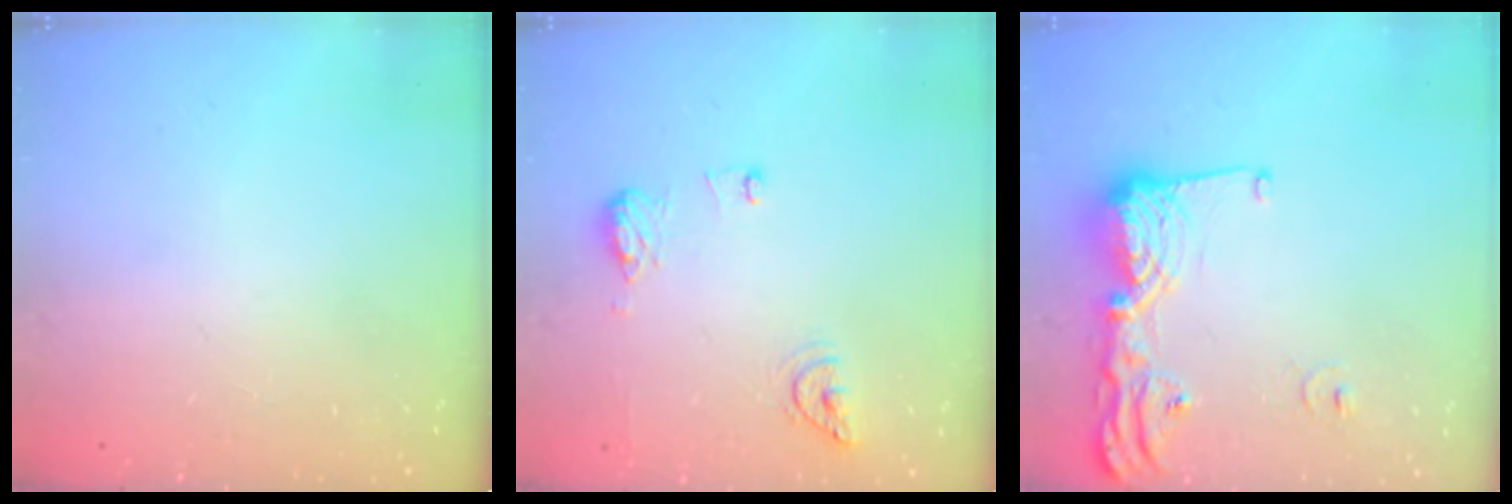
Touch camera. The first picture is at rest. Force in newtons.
{"total": 12.8, "press": 10.6, "slide": 7.2}
{"total": 16.1, "press": 16.1, "slide": 1.2}